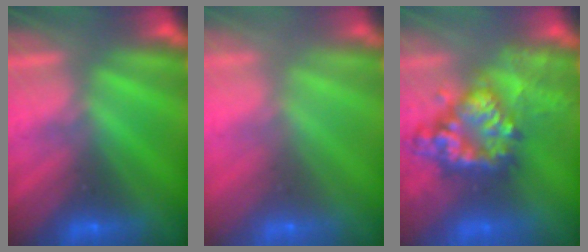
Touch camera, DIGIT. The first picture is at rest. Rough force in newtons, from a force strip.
{"total": 8.3}
{"total": 9.2}